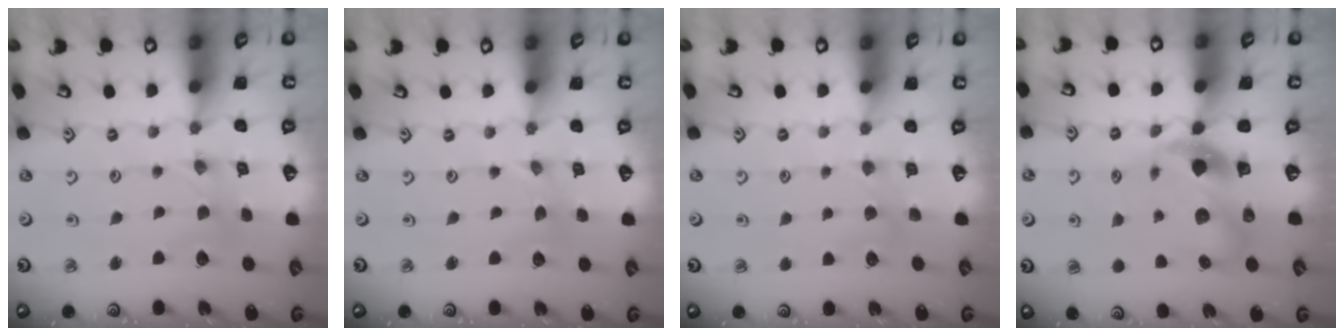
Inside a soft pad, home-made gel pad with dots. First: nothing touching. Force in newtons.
{"total": 0.0}
{"total": 3.8, "press": 3.8, "slide": 0.7}
{"total": 9.0, "press": 8.8, "slide": 1.9}